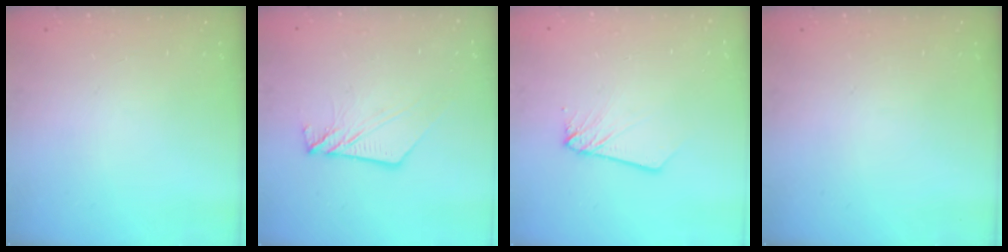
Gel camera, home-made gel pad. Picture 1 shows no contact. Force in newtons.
{"total": 9.0, "press": 8.9, "slide": 0.8}
{"total": 2.5, "press": 2.5, "slide": 0.1}
{"total": 0.0}